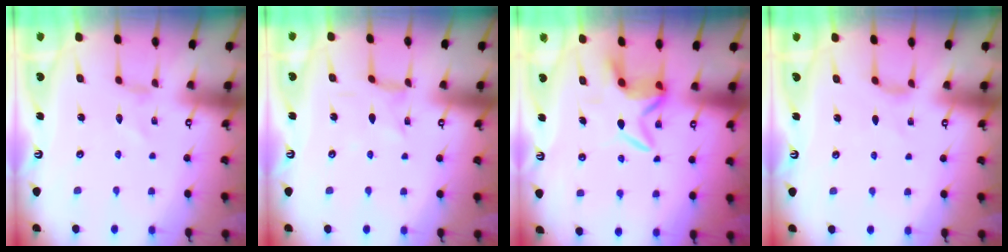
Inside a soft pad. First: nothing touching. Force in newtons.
{"total": 1.5, "press": 1.5, "slide": 0.3}
{"total": 6.8, "press": 6.8, "slide": 1.0}
{"total": 2.6, "press": 2.6, "slide": 0.4}